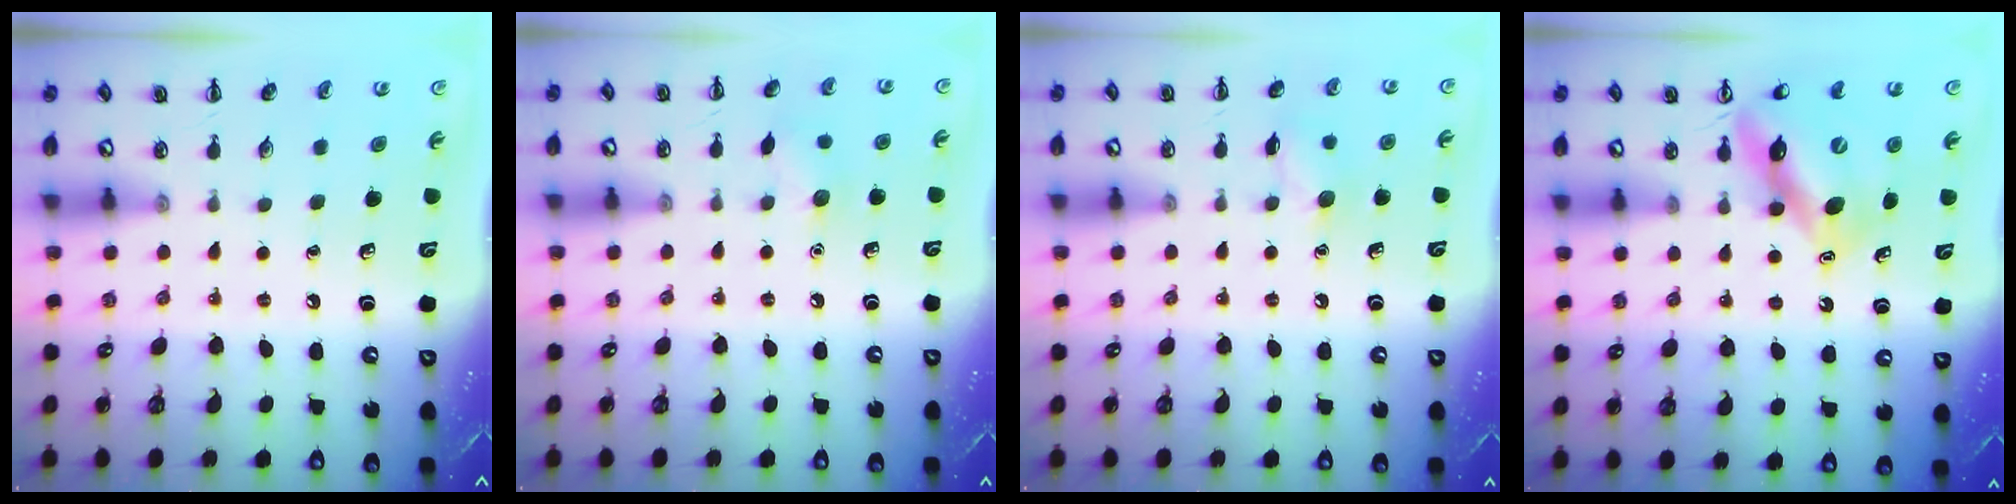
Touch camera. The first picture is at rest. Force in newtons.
{"total": 6.2, "press": 6.1, "slide": 1.3}
{"total": 6.9, "press": 6.9, "slide": 0.8}
{"total": 11.0, "press": 10.5, "slide": 3.4}